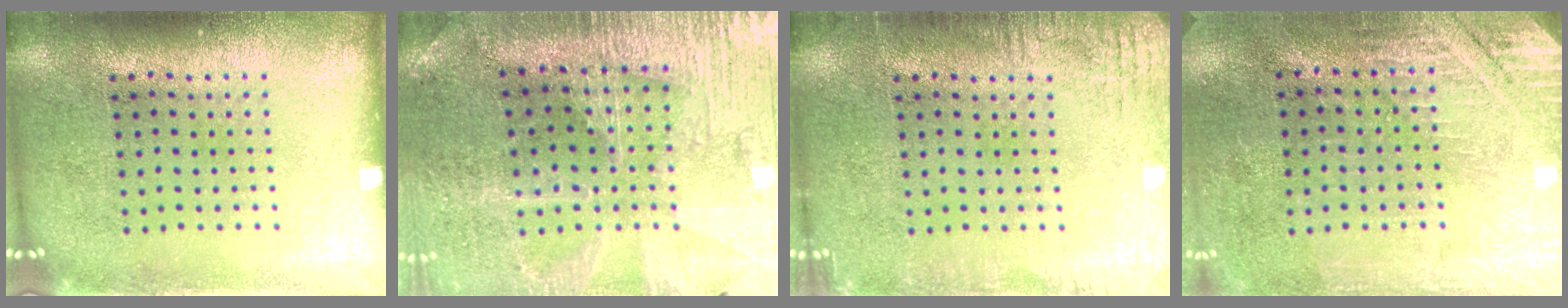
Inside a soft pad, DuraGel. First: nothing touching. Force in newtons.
{"total": 2.0, "press": 2.0, "slide": 0.3}
{"total": 2.3, "press": 2.3, "slide": 0.3}
{"total": 2.8, "press": 2.6, "slide": 0.9}